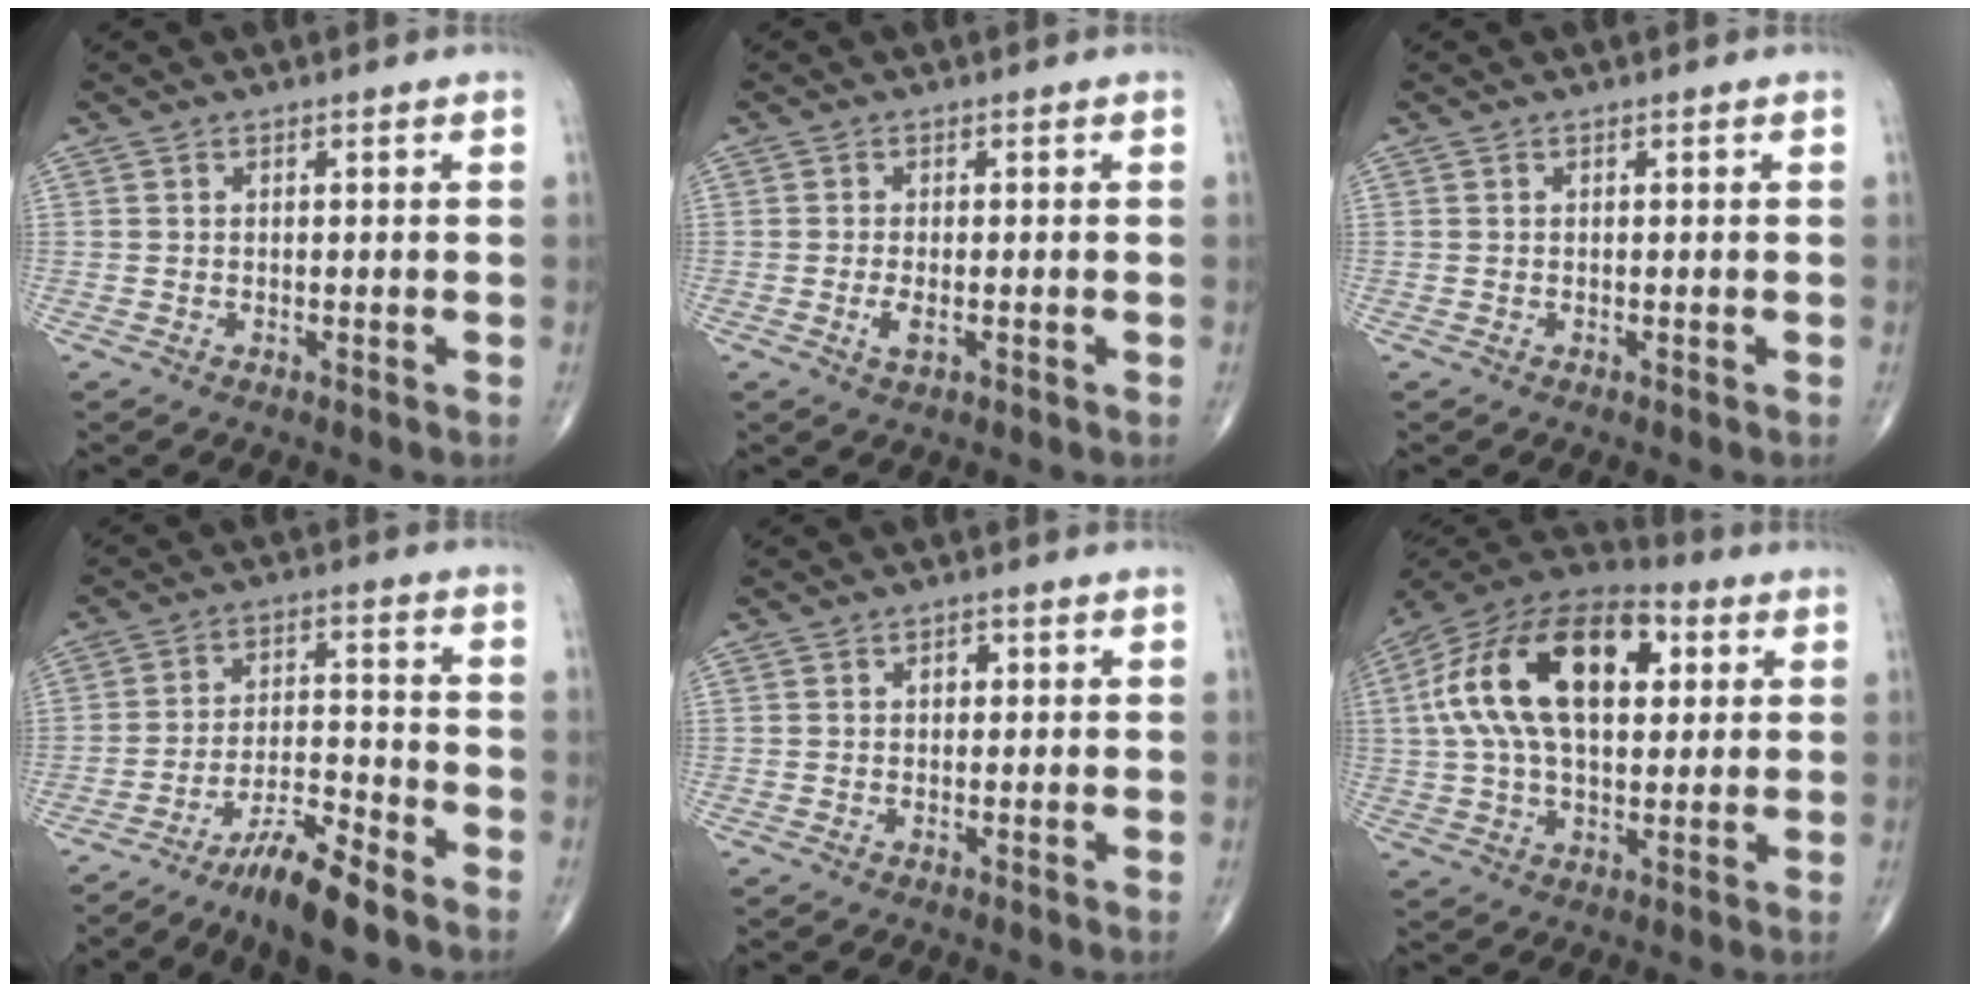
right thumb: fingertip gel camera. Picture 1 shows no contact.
{"total": 2.3, "force": [-0.6, 0.9, 2.1], "torque": [-0.044, -0.005, -0.011]}
{"total": 0.0}
{"total": 10.1, "force": [-7.4, 1.8, 6.7], "torque": [-0.123, 0.049, -0.131]}
{"total": 1.6, "force": [0.4, 1.2, 1.1], "torque": [-0.011, 0.003, 0.004]}
{"total": 23.6, "force": [5.5, 13.0, 19.0], "torque": [-0.341, 0.021, 0.085]}